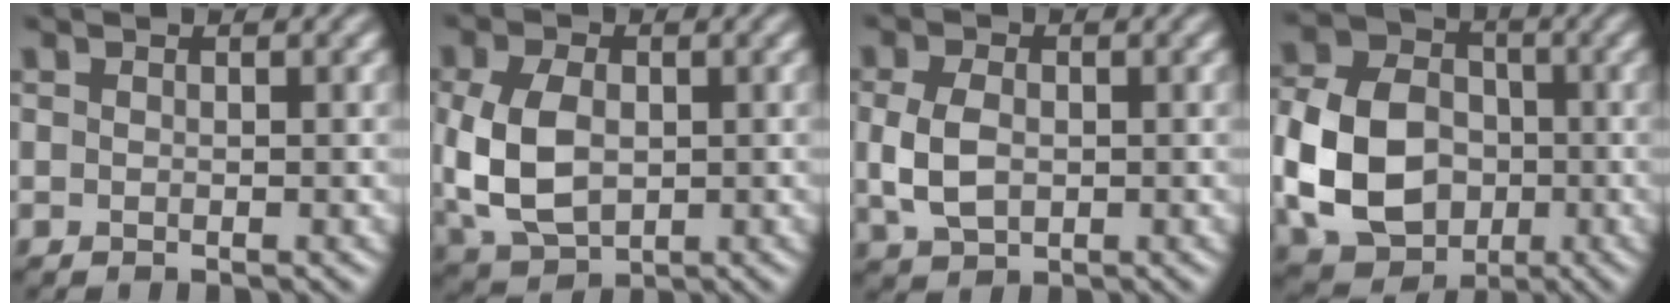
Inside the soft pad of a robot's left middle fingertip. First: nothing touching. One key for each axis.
{"total": 7.1, "fx": -0.1, "fy": 4.8, "fz": 5.1, "tx": -0.125, "ty": -0.006, "tz": 0.000}
{"total": 3.9, "fx": -0.1, "fy": 2.7, "fz": 2.8, "tx": -0.065, "ty": -0.001, "tz": -0.001}
{"total": 11.1, "fx": -1.8, "fy": 8.6, "fz": 6.7, "tx": -0.149, "ty": -0.004, "tz": -0.045}